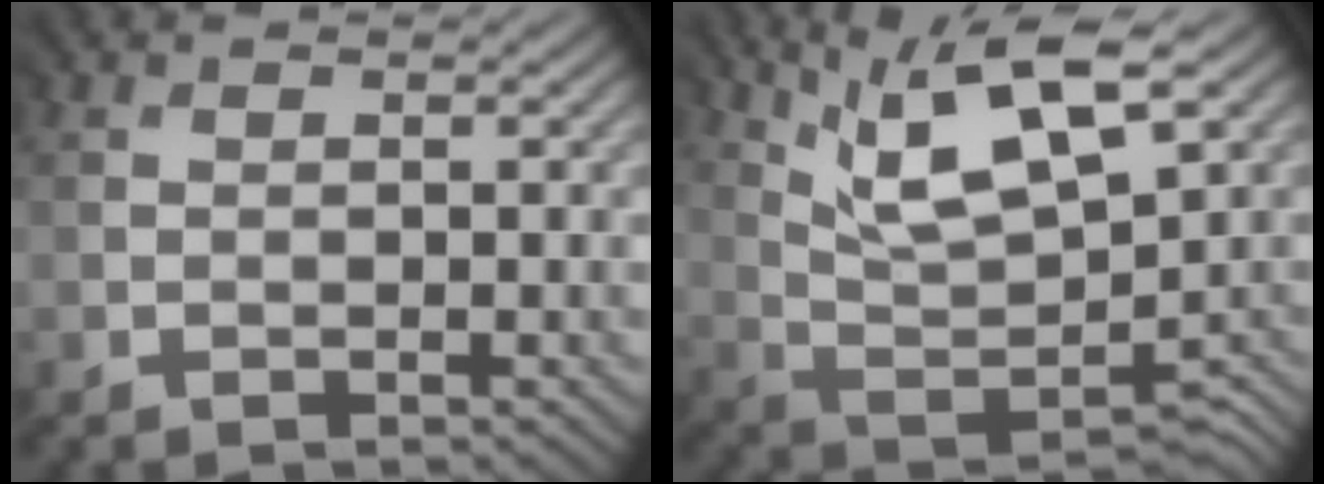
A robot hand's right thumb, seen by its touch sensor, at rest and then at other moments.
{"total": 11.3, "force": [7.2, 3.5, 8.1], "torque": [-0.142, 0.006, 0.126]}